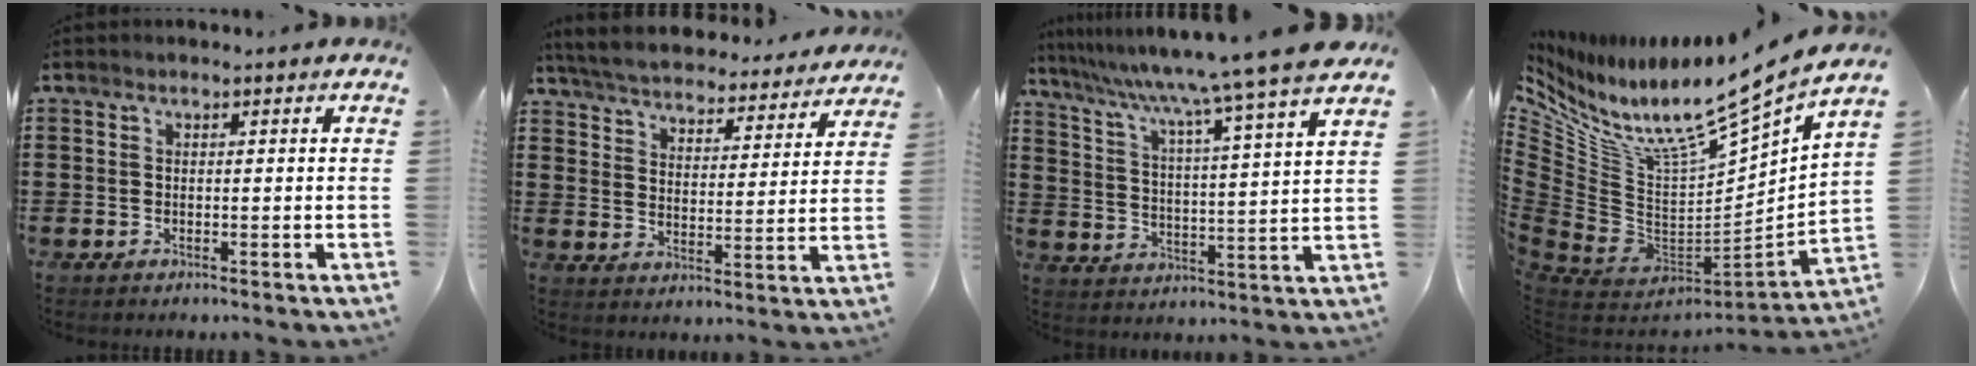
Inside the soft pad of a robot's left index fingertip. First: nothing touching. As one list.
[{"total": 5.1, "force": [5.1, -0.1, 0.5], "torque": [-0.038, -0.040, 0.084]}, {"total": 8.2, "force": [6.8, -2.0, 4.0], "torque": [-0.107, -0.059, 0.104]}, {"total": 11.1, "force": [7.8, 2.9, 7.4], "torque": [-0.147, -0.069, 0.122]}]